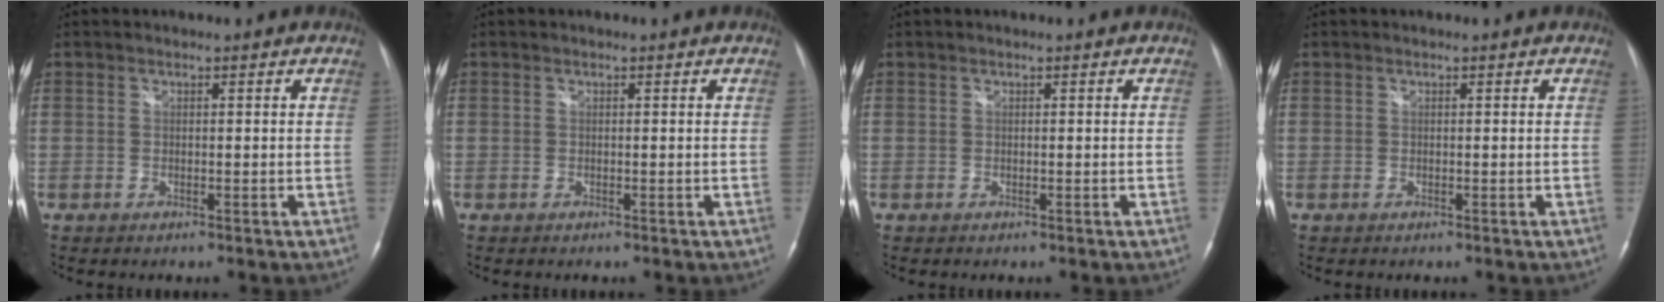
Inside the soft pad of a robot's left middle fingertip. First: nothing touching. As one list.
[{"total": 0.0}, {"total": 0.0}, {"total": 0.0}]